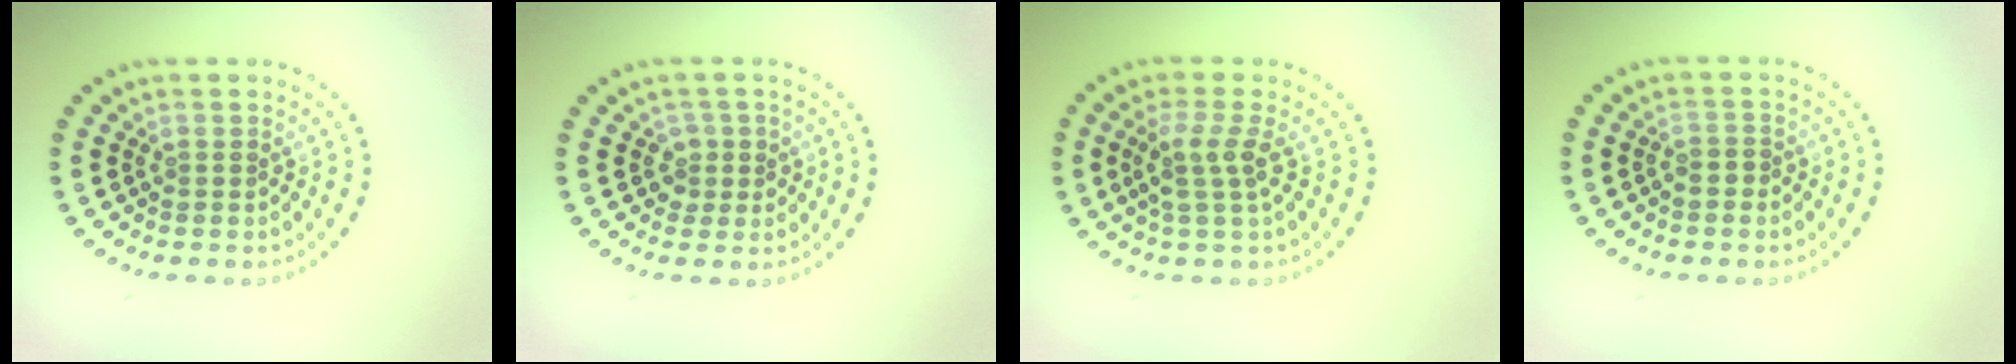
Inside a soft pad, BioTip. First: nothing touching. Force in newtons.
{"total": 1.4, "press": 1.2, "slide": 0.6}
{"total": 2.6, "press": 2.0, "slide": 1.7}
{"total": 0.9, "press": 0.6, "slide": 0.6}